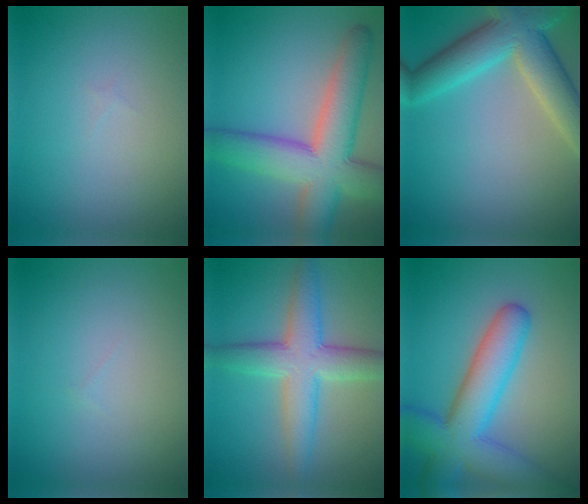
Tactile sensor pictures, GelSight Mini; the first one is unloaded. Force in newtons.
{"total": 10.0, "press": 10.0, "slide": 0.4}
{"total": 8.2, "press": 8.1, "slide": 0.6}
{"total": 0.0}
{"total": 6.6, "press": 6.6, "slide": 0.1}
{"total": 9.0, "press": 9.0, "slide": 0.3}